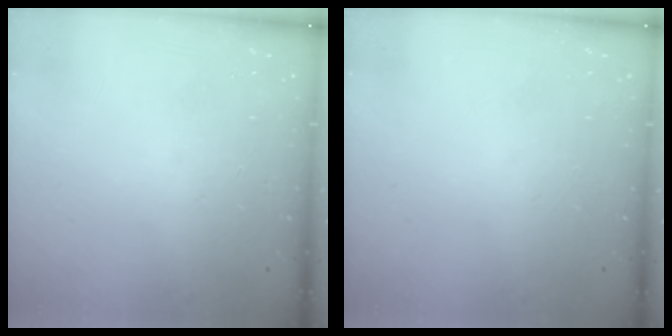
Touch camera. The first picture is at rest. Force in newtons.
{"total": 0.0}